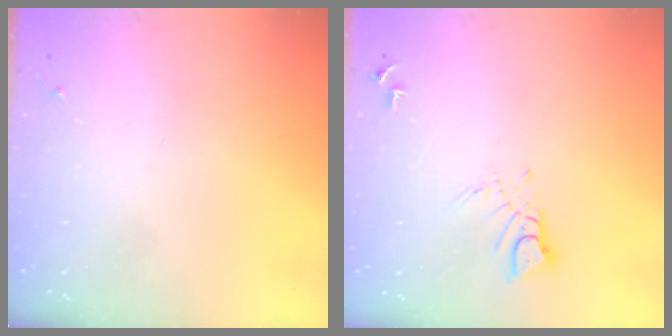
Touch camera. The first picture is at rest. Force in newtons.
{"total": 4.3, "press": 4.3, "slide": 0.4}